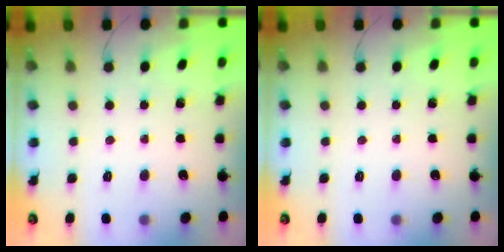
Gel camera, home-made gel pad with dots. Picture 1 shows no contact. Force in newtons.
{"total": 0.0}